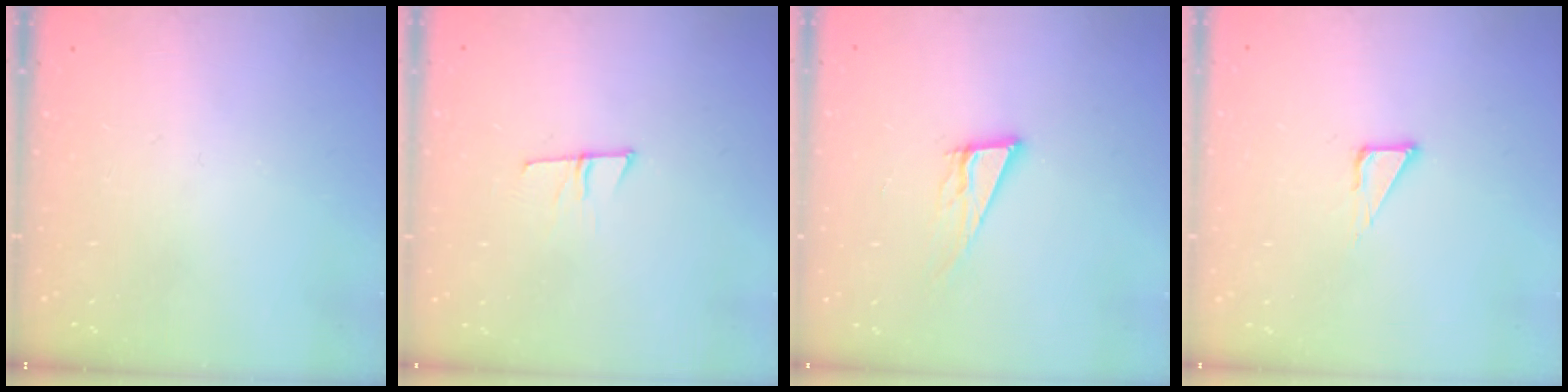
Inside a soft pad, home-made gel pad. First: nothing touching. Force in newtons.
{"total": 6.0, "press": 5.9, "slide": 1.0}
{"total": 9.2, "press": 8.4, "slide": 3.5}
{"total": 3.6, "press": 3.6, "slide": 0.3}